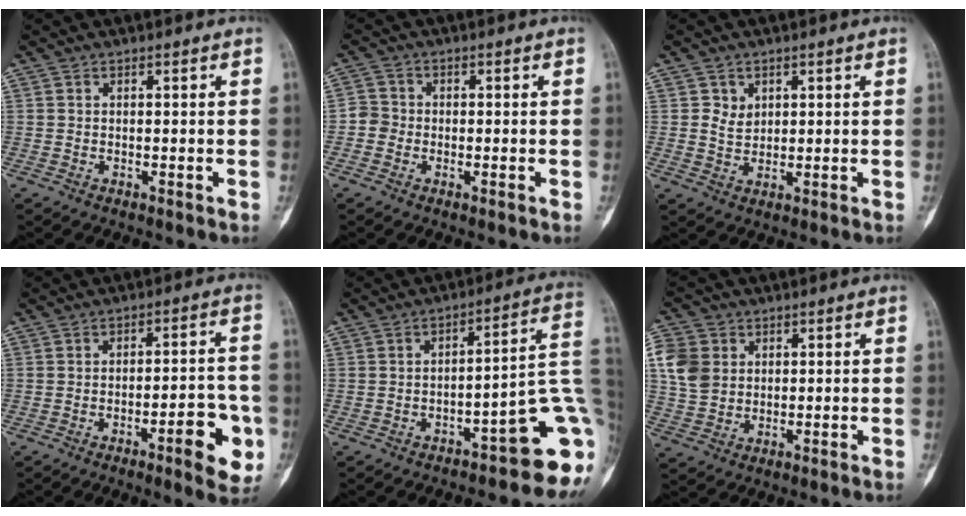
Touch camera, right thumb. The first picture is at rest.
{"total": 2.8, "force": [-0.8, 2.6, 0.6], "torque": [0.007, 0.009, -0.027]}
{"total": 3.1, "force": [1.2, 2.6, 1.2], "torque": [-0.006, -0.008, 0.025]}
{"total": 9.5, "force": [-3.7, 2.9, 8.3], "torque": [-0.088, 0.022, -0.047]}
{"total": 15.5, "force": [-6.0, 4.6, 13.5], "torque": [-0.102, 0.064, -0.072]}
{"total": 8.3, "force": [2.0, 6.9, 4.1], "torque": [-0.071, -0.001, 0.039]}